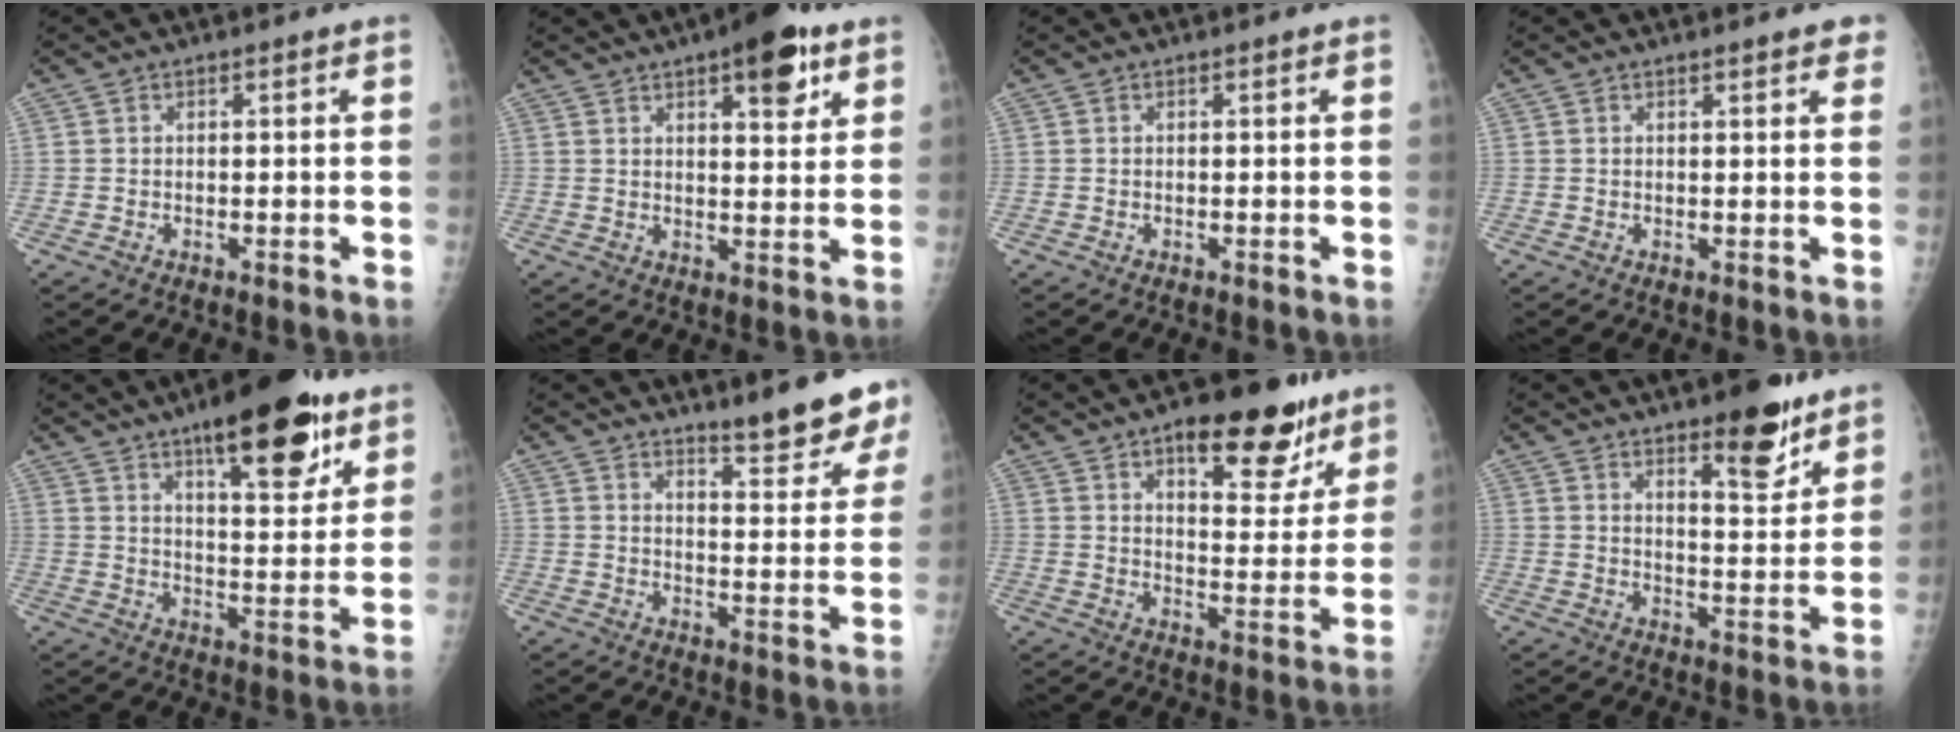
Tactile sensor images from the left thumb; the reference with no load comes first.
{"total": 10.3, "force": [5.7, 3.7, 7.8], "torque": [-0.083, -0.022, 0.074]}
{"total": 0.0}
{"total": 3.7, "force": [2.7, 0.9, 2.3], "torque": [-0.013, -0.001, 0.028]}
{"total": 18.1, "force": [10.9, 6.0, 13.2], "torque": [-0.153, -0.053, 0.161]}
{"total": 10.3, "force": [8.2, 1.7, 6.0], "torque": [-0.054, -0.061, 0.114]}
{"total": 16.8, "force": [10.3, 7.1, 11.2], "torque": [-0.097, -0.052, 0.146]}
{"total": 10.9, "force": [7.2, 3.5, 7.4], "torque": [-0.080, -0.049, 0.106]}